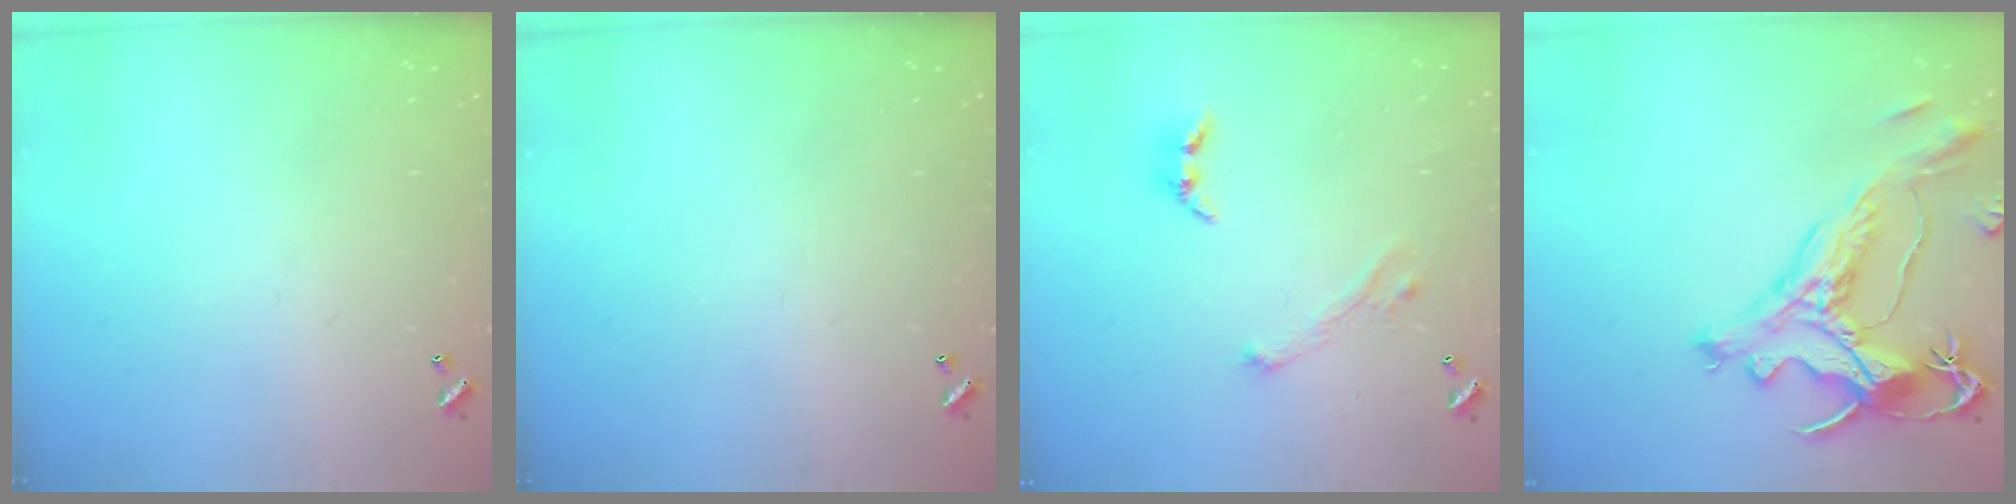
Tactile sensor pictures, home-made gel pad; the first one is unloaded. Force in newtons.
{"total": 0.0}
{"total": 2.9, "press": 2.8, "slide": 0.8}
{"total": 2.1, "press": 1.6, "slide": 1.3}